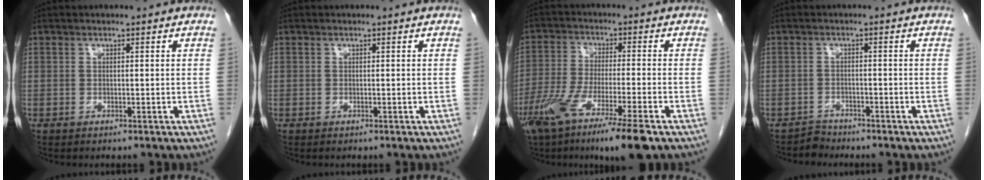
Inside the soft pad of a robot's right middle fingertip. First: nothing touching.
{"total": 0.0}
{"total": 14.0, "force": [-8.4, 0.9, 11.1], "torque": [-0.197, -0.042, -0.145]}
{"total": 2.0, "force": [-1.7, 0.5, -0.8], "torque": [0.015, -0.002, -0.033]}